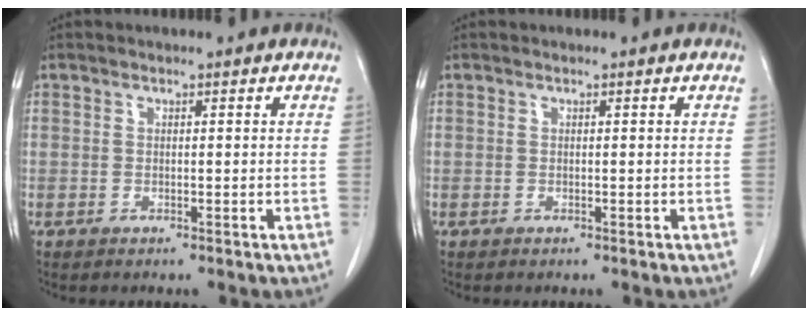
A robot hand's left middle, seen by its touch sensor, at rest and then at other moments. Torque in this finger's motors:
{"motor_torque": [-0.04, 0.01, 0.01, 0.00]}